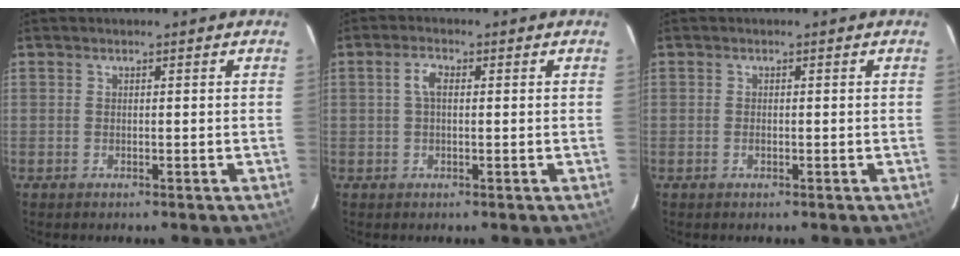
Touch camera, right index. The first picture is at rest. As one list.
[{"total": 2.7, "force": [0.3, 1.3, 2.3], "torque": [-0.049, 0.009, 0.006]}, {"total": 0.8, "force": [-0.3, 0.4, 0.6], "torque": [-0.010, 0.001, -0.006]}]